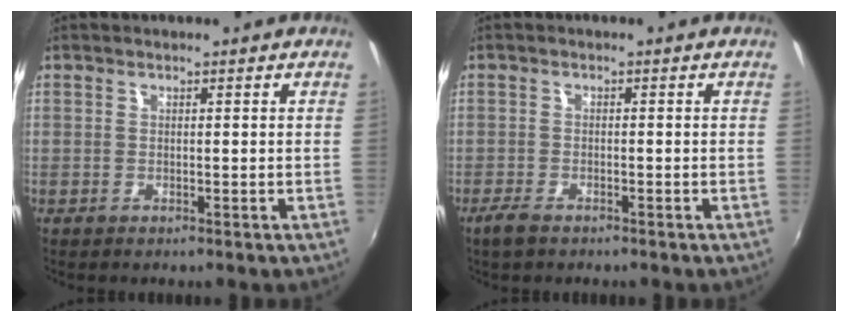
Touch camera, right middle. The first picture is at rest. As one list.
[{"total": 2.8, "force": [-2.1, 0.9, 1.5], "torque": [-0.040, -0.006, -0.043]}]